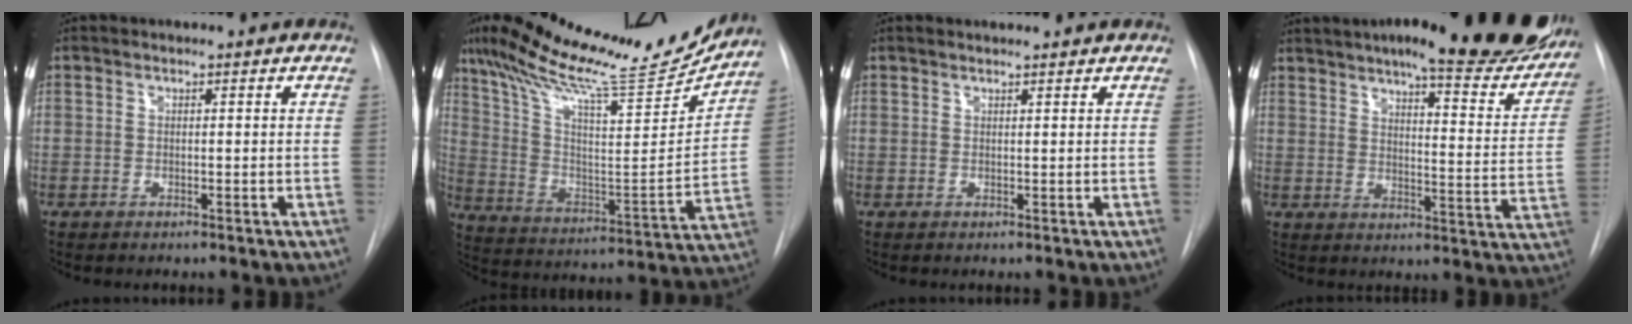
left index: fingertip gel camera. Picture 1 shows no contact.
{"total": 26.4, "force": [22.2, 3.5, 13.9], "torque": [-0.243, -0.027, 0.333]}
{"total": 2.3, "force": [2.2, 0.0, 0.5], "torque": [-0.009, 0.018, 0.032]}
{"total": 27.9, "force": [22.9, 5.4, 15.0], "torque": [-0.224, -0.040, 0.280]}